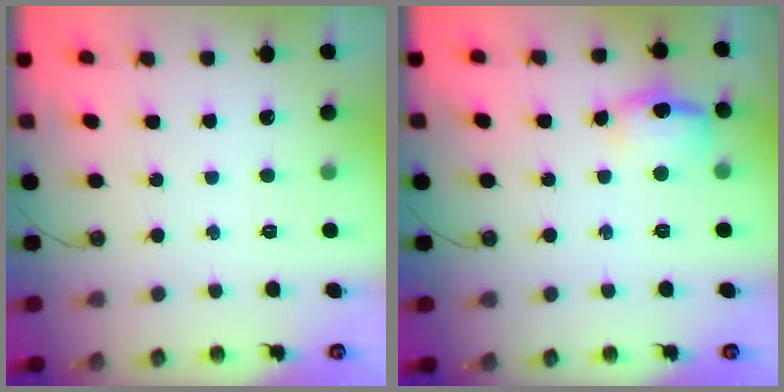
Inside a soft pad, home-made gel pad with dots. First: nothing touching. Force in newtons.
{"total": 11.0, "press": 10.9, "slide": 0.9}